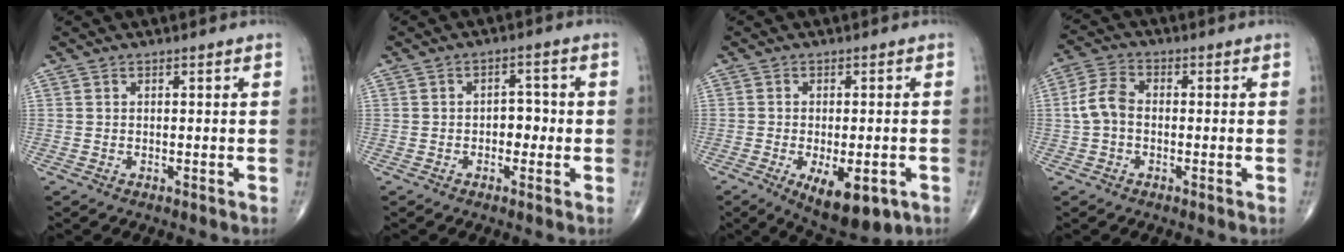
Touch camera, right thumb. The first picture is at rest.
{"total": 3.6, "force": [-0.6, 2.4, 2.6], "torque": [-0.014, 0.012, -0.015]}
{"total": 11.3, "force": [-4.6, 4.9, 9.0], "torque": [-0.127, -0.003, -0.058]}
{"total": 5.7, "force": [-0.5, 3.9, 4.1], "torque": [-0.083, 0.018, -0.019]}